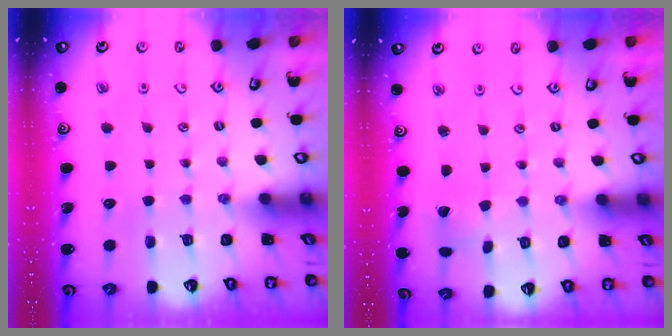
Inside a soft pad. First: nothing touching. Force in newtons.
{"total": 1.7, "press": 1.7, "slide": 0.0}